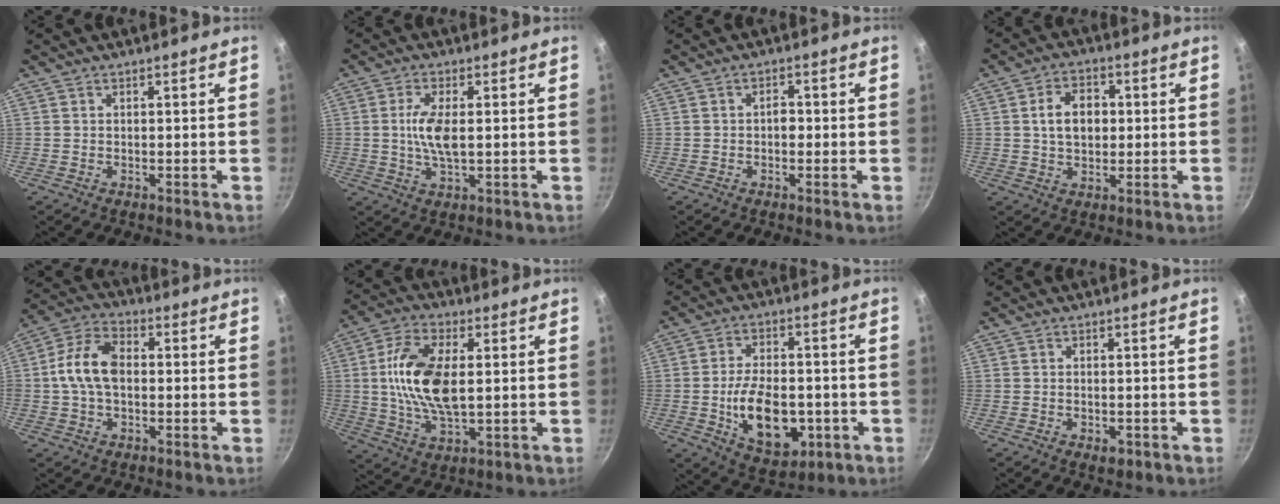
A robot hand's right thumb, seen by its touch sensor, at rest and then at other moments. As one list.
[{"total": 6.7, "force": [0.5, 2.6, 6.2], "torque": [-0.128, 0.000, 0.007]}, {"total": 2.1, "force": [-0.4, 1.3, 1.6], "torque": [-0.020, 0.008, -0.008]}, {"total": 7.9, "force": [0.8, 5.7, 5.5], "torque": [-0.069, 0.010, 0.011]}, {"total": 10.8, "force": [0.2, 7.0, 8.2], "torque": [-0.145, 0.030, -0.012]}, {"total": 14.5, "force": [1.5, 7.3, 12.4], "torque": [-0.233, 0.008, 0.025]}, {"total": 15.4, "force": [-3.2, 9.2, 11.9], "torque": [-0.170, 0.008, -0.040]}, {"total": 2.3, "force": [-0.9, 1.3, 1.6], "torque": [-0.024, -0.002, -0.012]}]